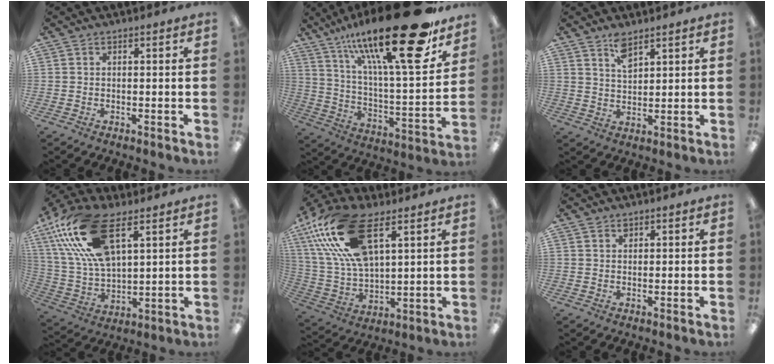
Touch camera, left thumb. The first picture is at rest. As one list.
[{"total": 29.1, "force": [19.1, 7.0, 20.8], "torque": [-0.341, -0.123, 0.304]}, {"total": 5.0, "force": [3.8, 2.0, 2.6], "torque": [-0.043, -0.015, 0.066]}, {"total": 21.3, "force": [11.5, 10.4, 14.7], "torque": [-0.316, -0.030, 0.203]}, {"total": 19.6, "force": [10.6, 9.3, 13.6], "torque": [-0.302, -0.025, 0.187]}, {"total": 1.3, "force": [0.9, 0.8, 0.6], "torque": [-0.006, -0.003, 0.015]}]